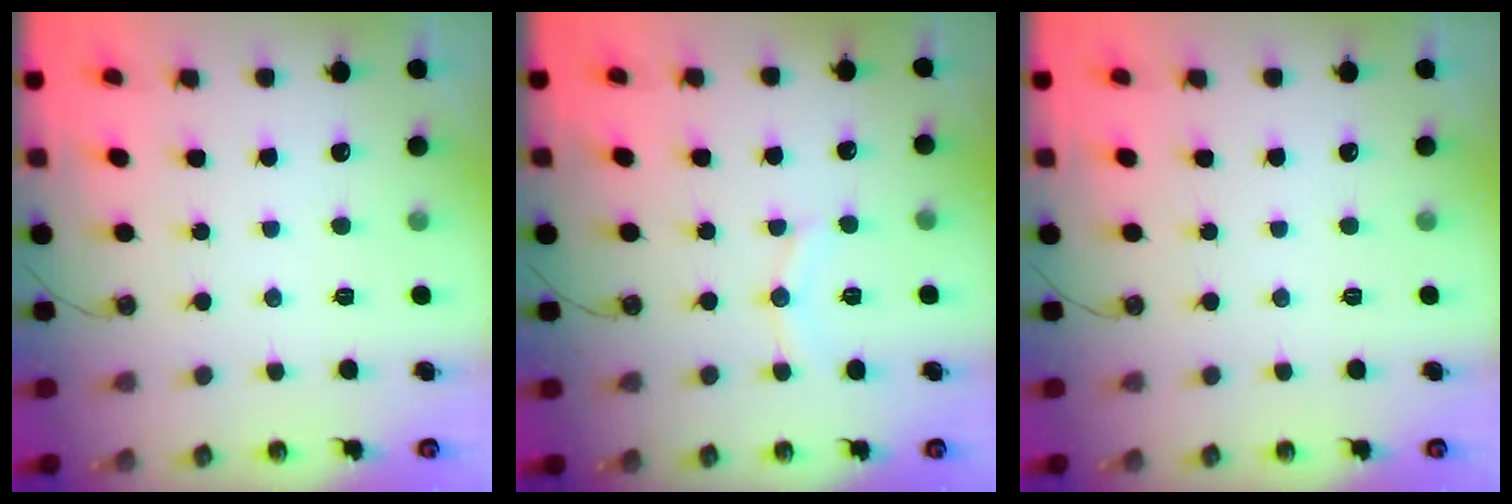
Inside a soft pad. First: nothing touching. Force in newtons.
{"total": 7.4, "press": 7.4, "slide": 0.7}
{"total": 0.0}